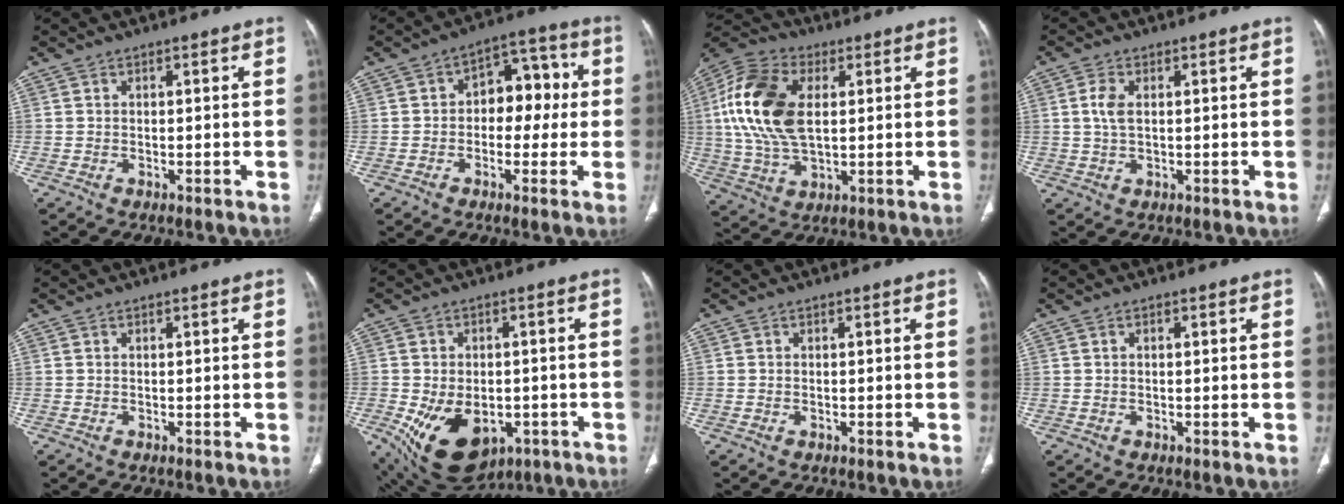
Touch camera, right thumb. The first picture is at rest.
{"total": 9.8, "force": [0.1, 6.7, 7.2], "torque": [-0.056, 0.034, -0.008]}
{"total": 17.9, "force": [3.2, 10.3, 14.3], "torque": [-0.295, 0.005, 0.055]}
{"total": 3.6, "force": [0.7, 1.9, 2.9], "torque": [-0.073, 0.005, 0.016]}
{"total": 0.0}
{"total": 15.9, "force": [-5.7, 10.5, 10.5], "torque": [-0.178, 0.000, -0.065]}
{"total": 0.0}
{"total": 0.0}